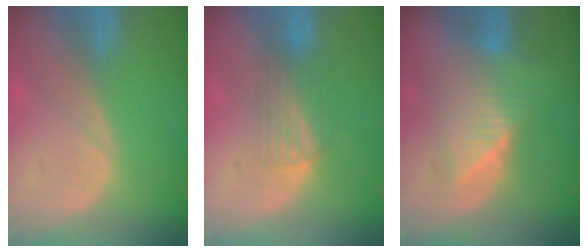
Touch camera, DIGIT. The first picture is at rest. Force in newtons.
{"total": 4.0, "press": 3.8, "slide": 1.1}
{"total": 6.7, "press": 6.7, "slide": 0.6}